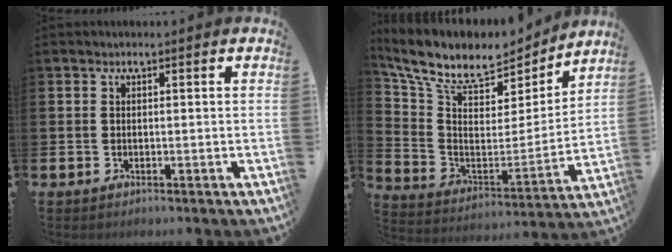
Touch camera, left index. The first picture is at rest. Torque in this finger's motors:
{"motor_torque": [1.19, -0.95, 1.05, 0.21]}